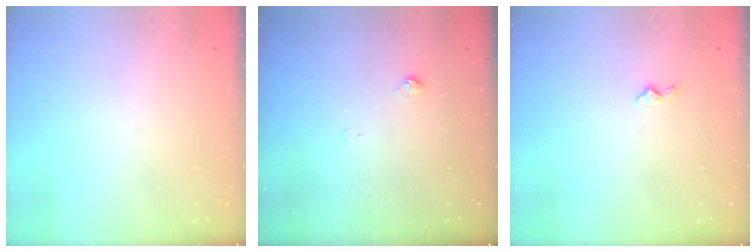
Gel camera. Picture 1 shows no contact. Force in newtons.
{"total": 6.9, "press": 6.9, "slide": 0.6}
{"total": 4.0, "press": 4.0, "slide": 0.5}